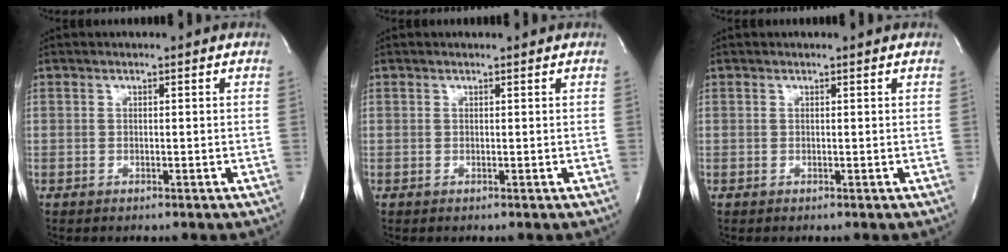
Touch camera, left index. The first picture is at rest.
{"total": 0.8, "force": [0.7, -0.1, 0.4], "torque": [-0.014, 0.004, 0.010]}
{"total": 0.7, "force": [0.6, -0.1, 0.3], "torque": [-0.013, -0.002, 0.008]}